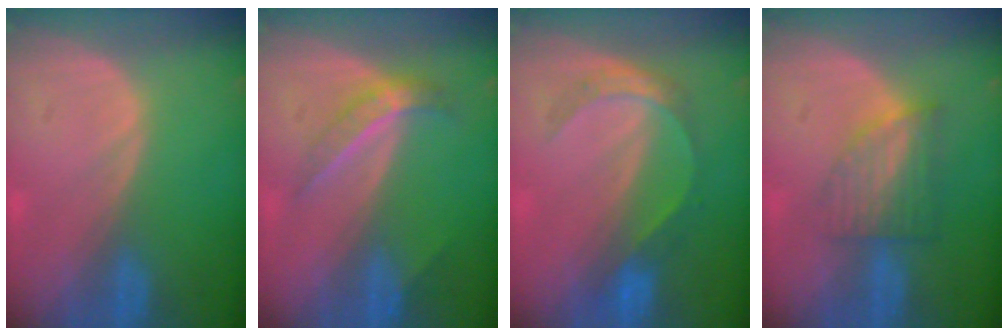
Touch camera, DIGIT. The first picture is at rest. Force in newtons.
{"total": 4.7, "press": 4.2, "slide": 2.2}
{"total": 5.0, "press": 4.8, "slide": 1.2}
{"total": 6.3, "press": 5.6, "slide": 2.8}